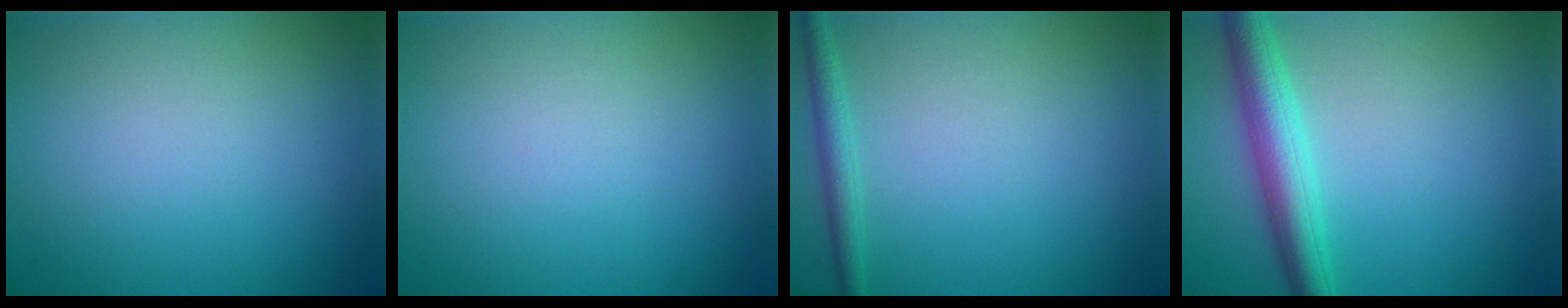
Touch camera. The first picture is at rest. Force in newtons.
{"total": 0.0}
{"total": 1.8, "press": 1.8, "slide": 0.1}
{"total": 4.7, "press": 4.7, "slide": 0.1}